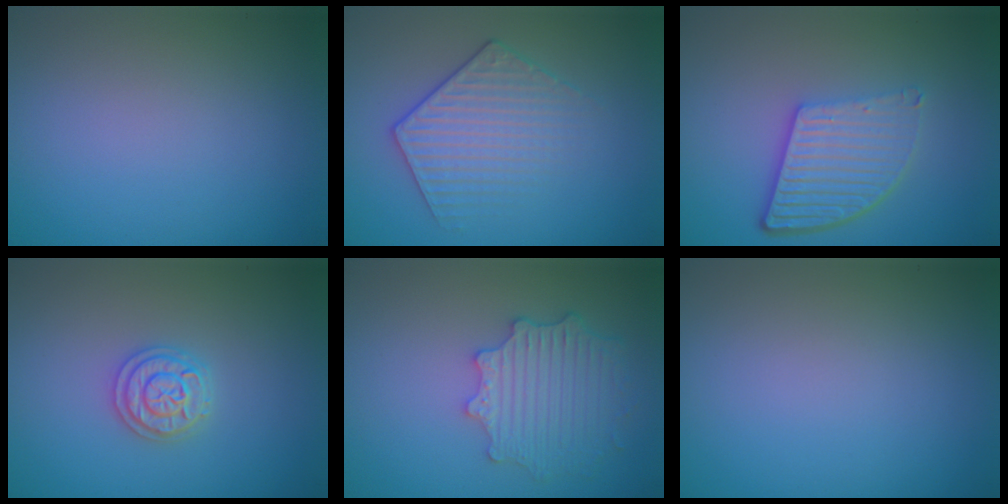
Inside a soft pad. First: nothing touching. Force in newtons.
{"total": 3.5, "press": 3.2, "slide": 1.4}
{"total": 5.5, "press": 3.9, "slide": 3.9}
{"total": 2.3, "press": 2.3, "slide": 0.5}
{"total": 4.5, "press": 4.0, "slide": 2.1}
{"total": 0.0}